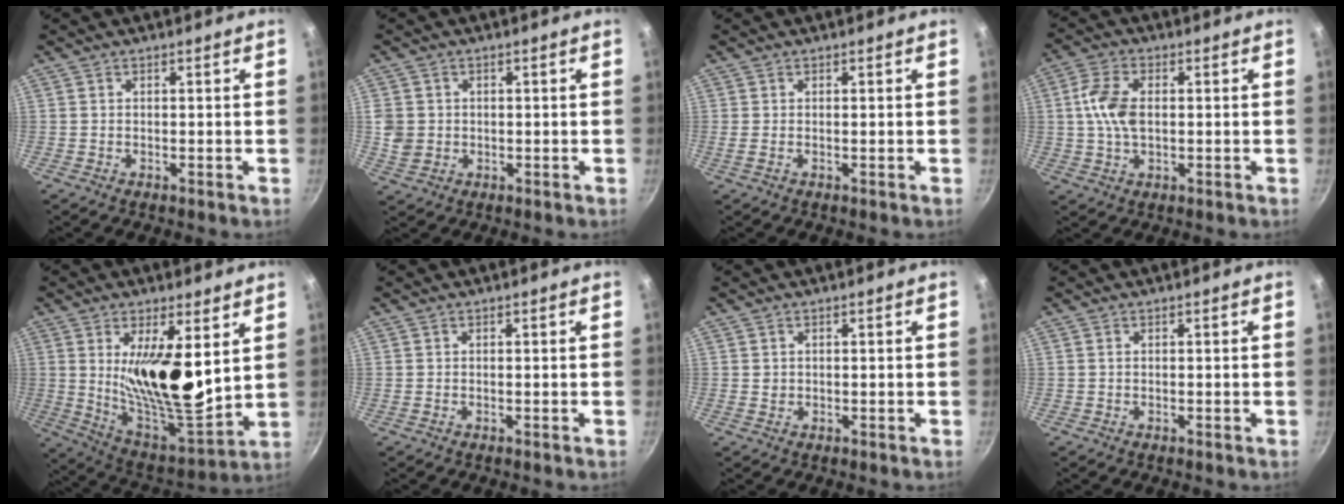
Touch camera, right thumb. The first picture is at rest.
{"total": 4.5, "force": [0.0, 4.0, 2.1], "torque": [-0.032, -0.001, 0.004]}
{"total": 0.9, "force": [0.1, 0.1, 0.9], "torque": [-0.020, 0.000, 0.000]}
{"total": 7.4, "force": [0.6, 4.3, 6.0], "torque": [-0.115, 0.011, 0.008]}
{"total": 19.2, "force": [5.7, 7.0, 16.9], "torque": [-0.259, -0.066, 0.111]}
{"total": 0.0}
{"total": 0.9, "force": [0.2, 0.8, 0.3], "torque": [-0.004, 0.001, 0.005]}
{"total": 0.0}